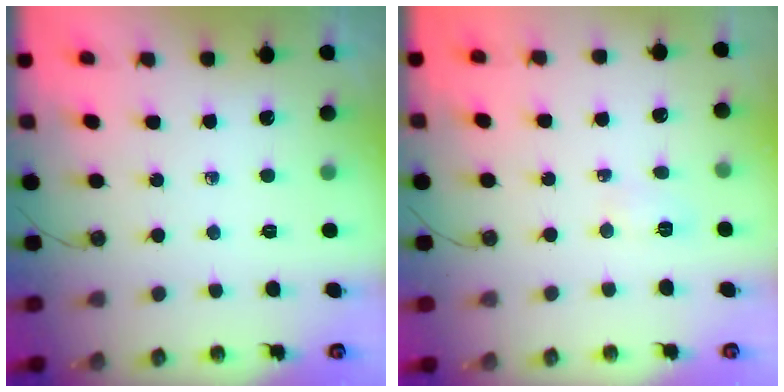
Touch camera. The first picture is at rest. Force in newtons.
{"total": 3.4, "press": 3.2, "slide": 0.9}